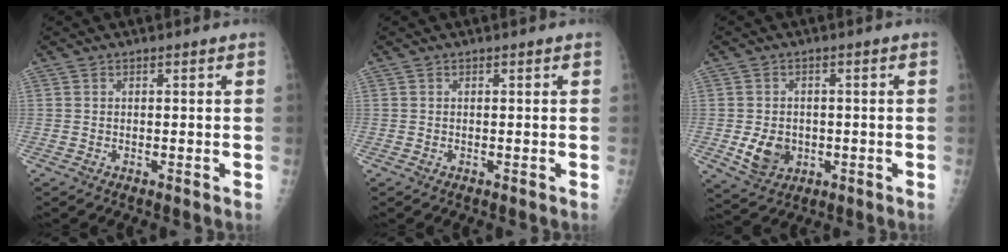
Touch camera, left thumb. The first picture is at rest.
{"total": 0.0}
{"total": 6.4, "force": [-1.2, 5.1, 3.6], "torque": [-0.045, 0.000, -0.009]}